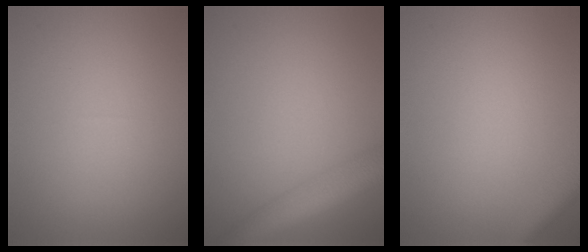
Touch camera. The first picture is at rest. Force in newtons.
{"total": 6.1, "press": 6.1, "slide": 0.5}
{"total": 3.9, "press": 3.8, "slide": 0.3}